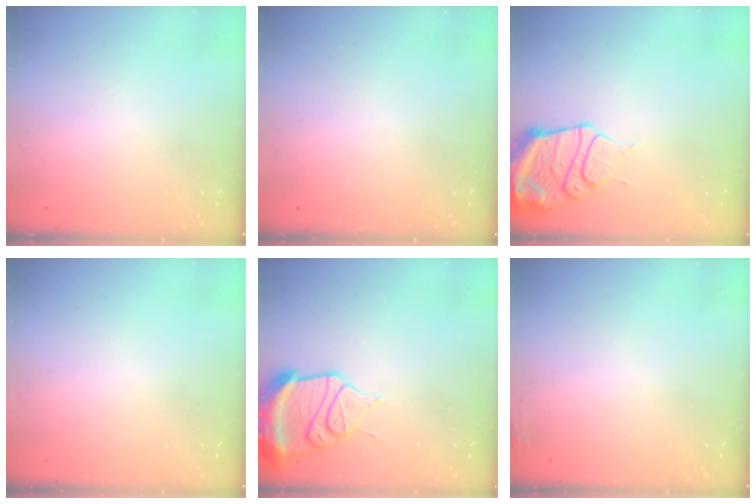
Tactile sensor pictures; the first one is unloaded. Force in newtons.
{"total": 0.0}
{"total": 13.1, "press": 13.0, "slide": 1.6}
{"total": 0.0}
{"total": 15.7, "press": 14.5, "slide": 6.0}
{"total": 3.1, "press": 3.0, "slide": 0.8}